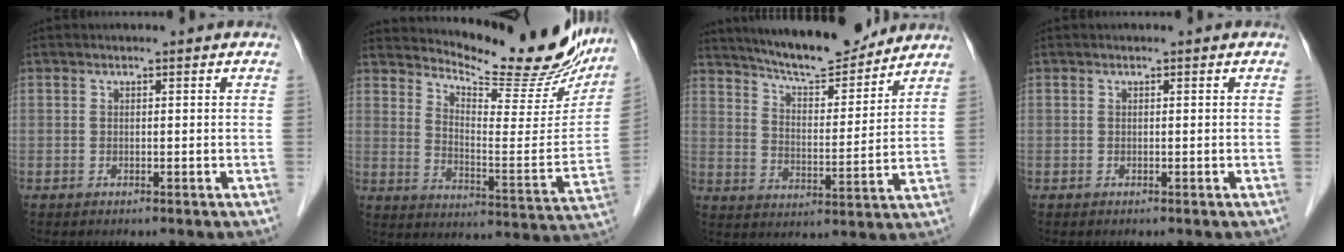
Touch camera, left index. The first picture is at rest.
{"total": 20.6, "force": [18.8, 3.8, 7.5], "torque": [-0.109, -0.067, 0.248]}
{"total": 13.3, "force": [12.2, 1.7, 4.8], "torque": [-0.079, -0.002, 0.196]}
{"total": 0.0}